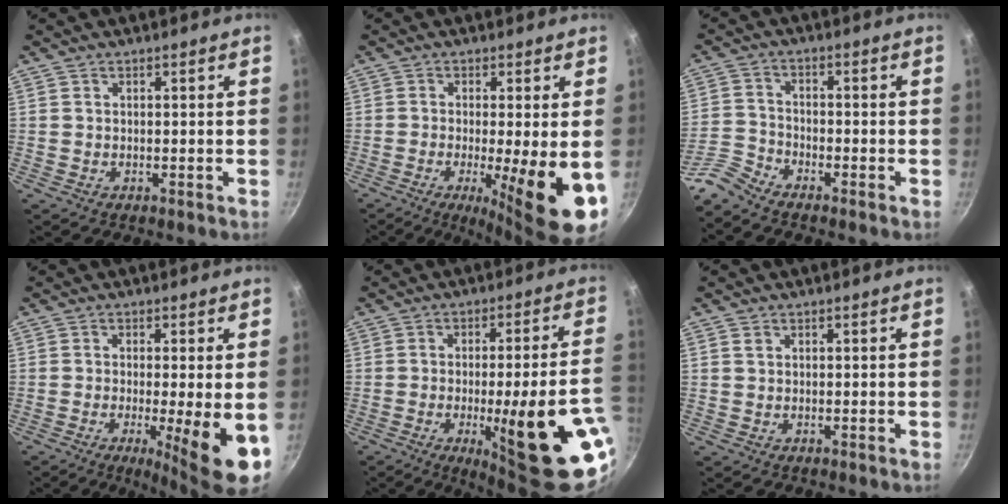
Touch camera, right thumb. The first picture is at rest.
{"total": 13.1, "force": [-3.2, 2.5, 12.5], "torque": [-0.181, -0.012, -0.042]}
{"total": 4.8, "force": [-4.4, 1.3, 1.4], "torque": [-0.031, 0.032, -0.105]}
{"total": 10.6, "force": [-2.5, 1.5, 10.2], "torque": [-0.147, -0.010, -0.033]}
{"total": 23.4, "force": [-7.4, 4.4, 21.8], "torque": [-0.266, 0.016, -0.089]}
{"total": 0.8, "force": [0.3, 0.7, 0.4], "torque": [-0.005, 0.001, 0.005]}